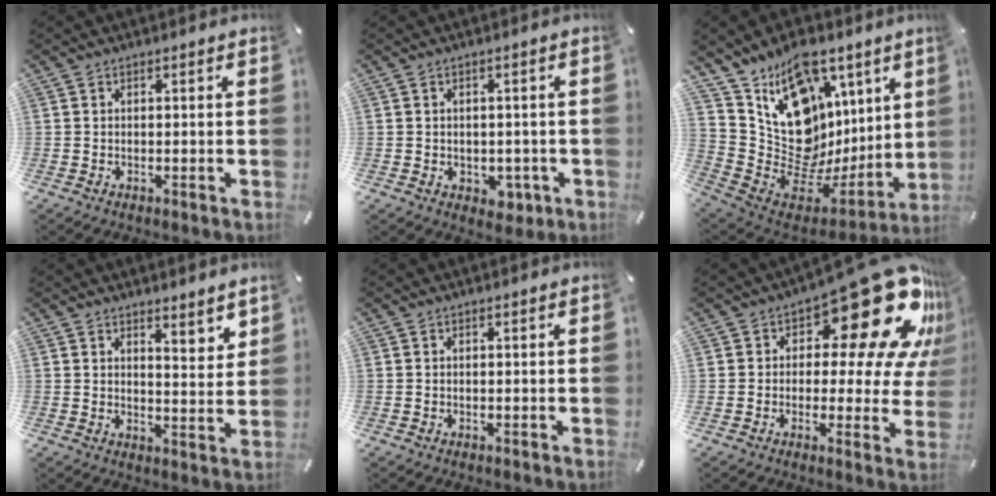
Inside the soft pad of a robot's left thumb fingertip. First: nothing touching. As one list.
[{"total": 3.7, "force": [-0.8, 3.2, 1.7], "torque": [-0.003, -0.002, -0.016]}, {"total": 18.1, "force": [5.8, 14.6, 9.0], "torque": [-0.111, -0.092, 0.135]}, {"total": 4.6, "force": [4.3, 1.2, 0.9], "torque": [-0.001, -0.044, 0.073]}, {"total": 0.0}, {"total": 24.1, "force": [11.7, 10.8, 18.1], "torque": [-0.231, -0.087, 0.194]}]